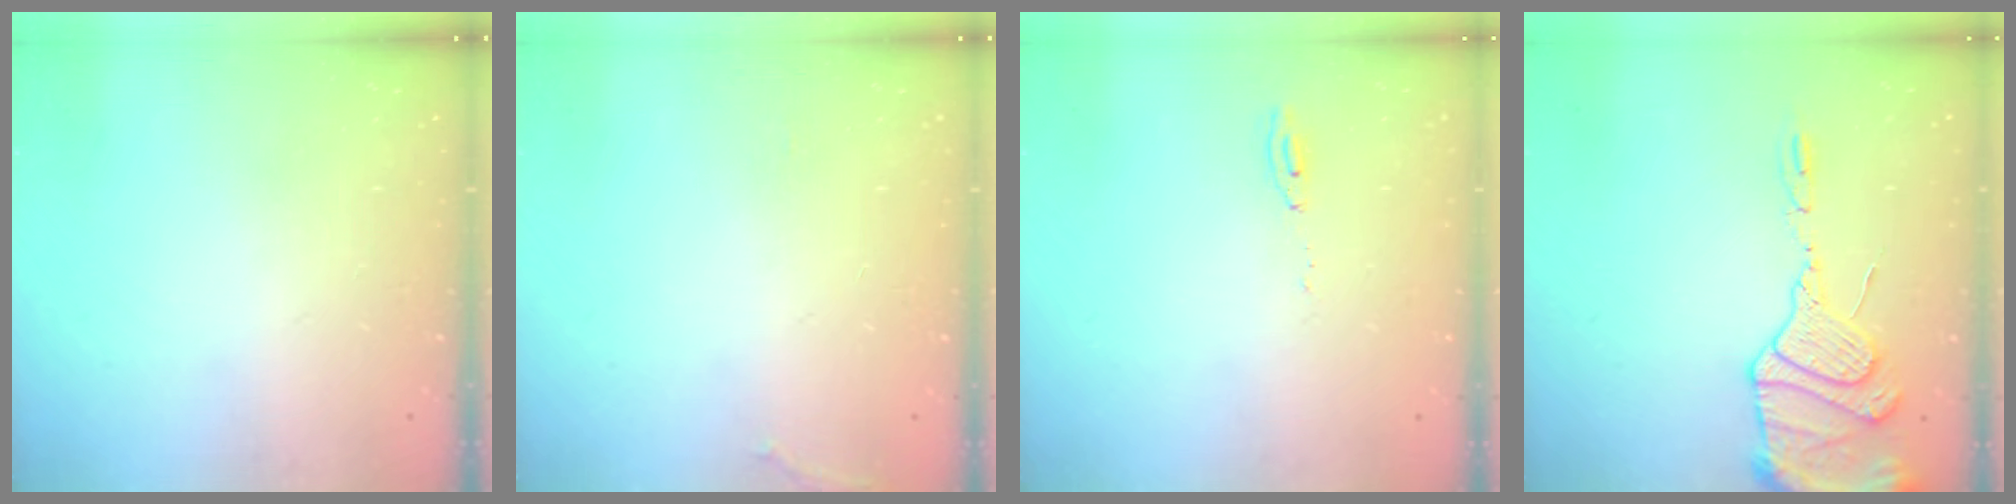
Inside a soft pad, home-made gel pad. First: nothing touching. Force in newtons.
{"total": 7.9, "press": 5.9, "slide": 5.3}
{"total": 4.8, "press": 4.8, "slide": 0.6}
{"total": 14.8, "press": 14.5, "slide": 2.9}